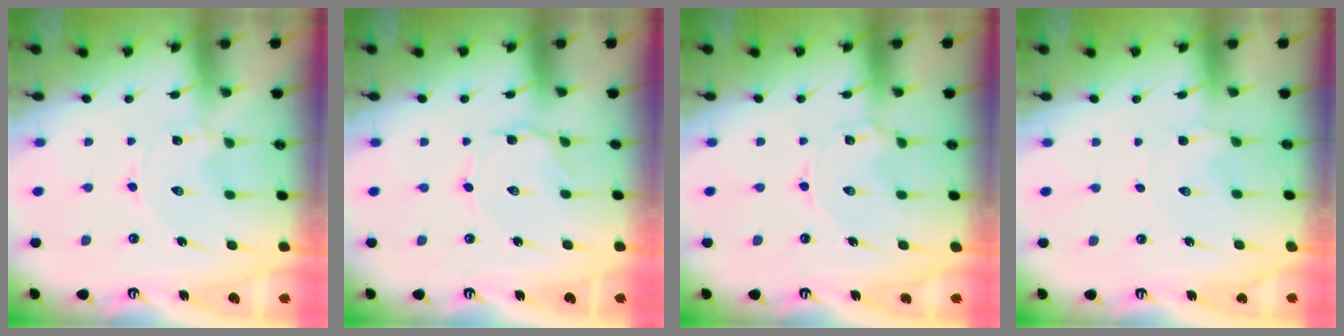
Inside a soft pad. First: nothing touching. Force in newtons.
{"total": 2.1, "press": 2.0, "slide": 0.2}
{"total": 1.7, "press": 1.7, "slide": 0.1}
{"total": 0.8, "press": 0.7, "slide": 0.2}